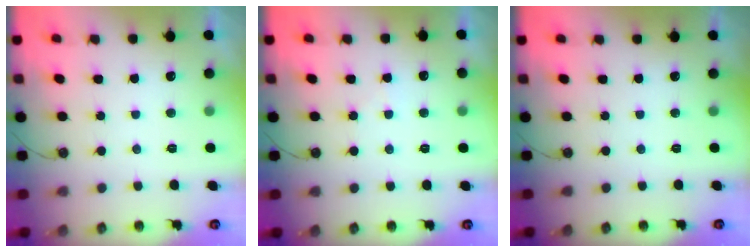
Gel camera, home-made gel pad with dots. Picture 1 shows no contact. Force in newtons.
{"total": 3.5, "press": 3.5, "slide": 0.5}
{"total": 0.0}